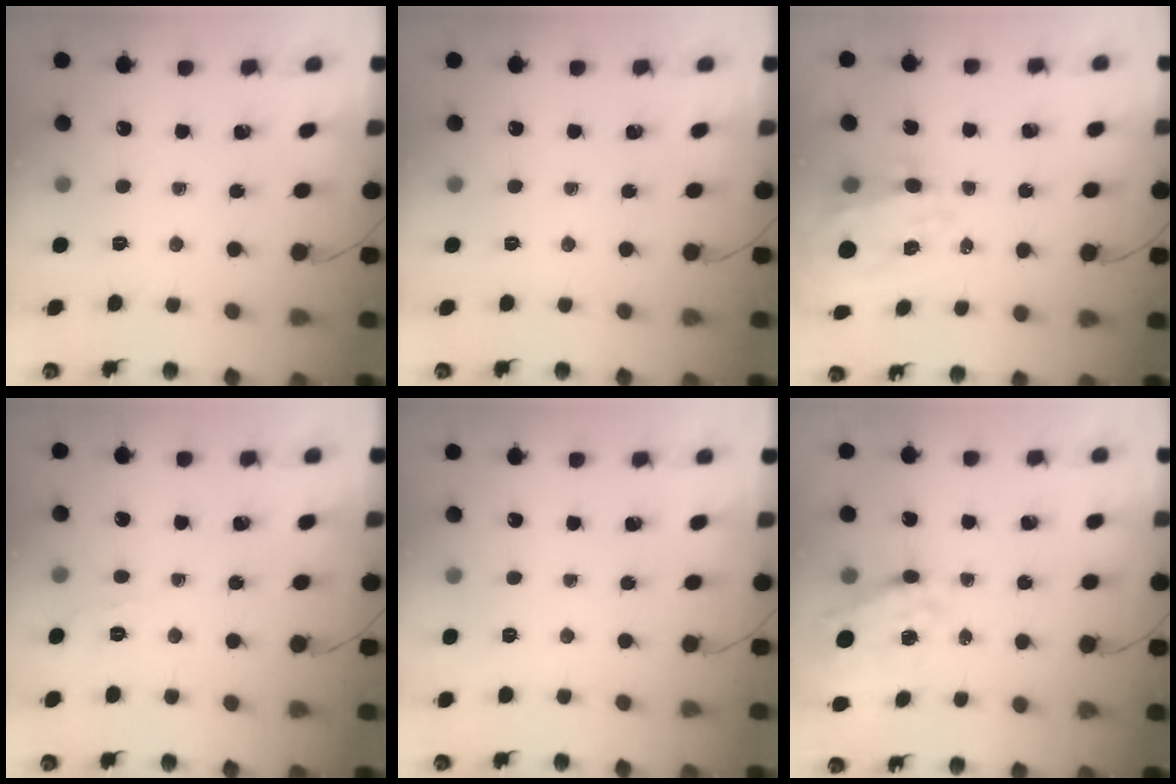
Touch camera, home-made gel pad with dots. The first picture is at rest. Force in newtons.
{"total": 0.0}
{"total": 9.2, "press": 8.7, "slide": 3.0}
{"total": 1.7, "press": 0.2, "slide": 1.7}
{"total": 5.9, "press": 5.8, "slide": 1.4}
{"total": 17.7, "press": 17.3, "slide": 3.8}